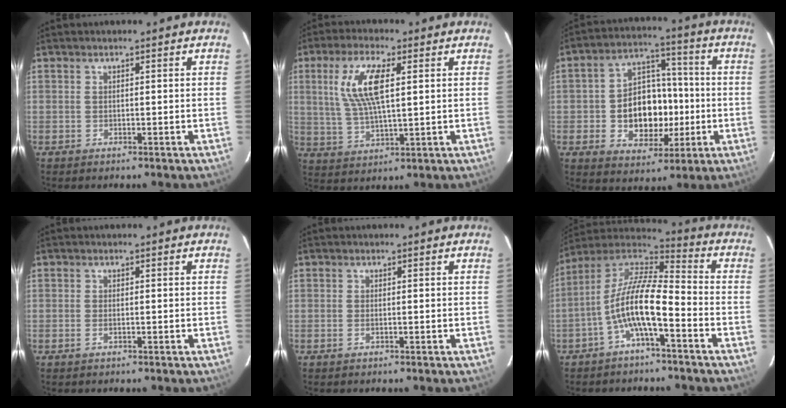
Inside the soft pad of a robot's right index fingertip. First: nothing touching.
{"total": 10.3, "force": [3.0, 3.3, 9.3], "torque": [-0.188, 0.006, 0.063]}
{"total": 13.3, "force": [-2.2, 10.1, 8.4], "torque": [-0.165, 0.024, -0.017]}
{"total": 1.0, "force": [-0.4, 0.4, 0.8], "torque": [-0.017, 0.000, -0.008]}
{"total": 0.7, "force": [-0.3, 0.3, 0.6], "torque": [-0.012, 0.001, -0.006]}
{"total": 12.5, "force": [-5.0, 3.4, 10.9], "torque": [-0.217, 0.007, -0.098]}